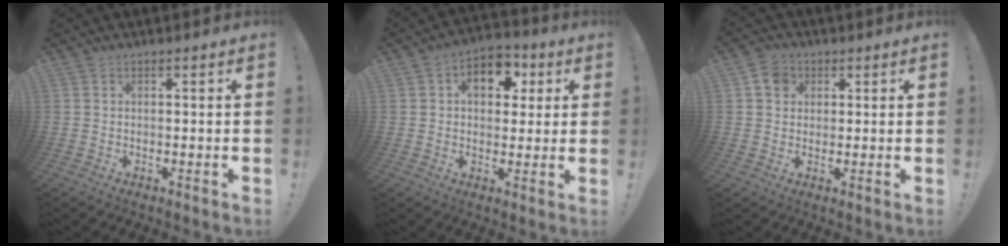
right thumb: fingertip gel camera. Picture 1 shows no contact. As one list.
[{"total": 10.2, "force": [2.9, 7.3, 6.5], "torque": [-0.085, -0.001, 0.052]}, {"total": 5.6, "force": [2.0, 4.8, 2.2], "torque": [-0.032, 0.002, 0.038]}]